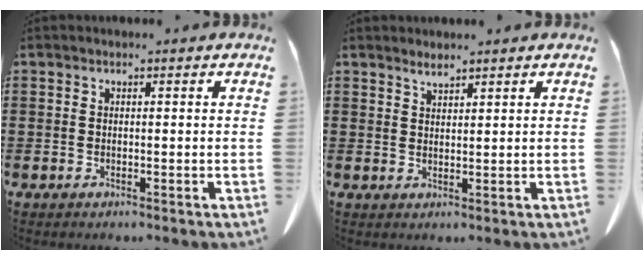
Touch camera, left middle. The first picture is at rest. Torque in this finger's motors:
{"motor_torque": [0.04, 0.01, -0.02, 0.01]}